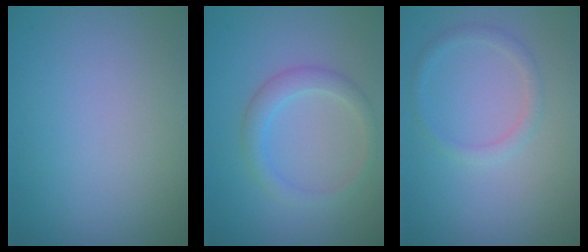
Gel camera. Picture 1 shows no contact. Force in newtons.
{"total": 2.4, "press": 2.4, "slide": 0.1}
{"total": 1.3, "press": 1.3, "slide": 0.1}